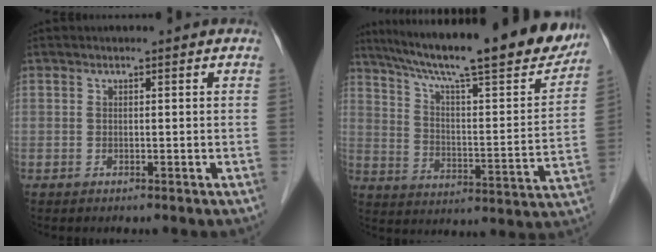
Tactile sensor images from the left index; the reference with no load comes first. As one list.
[{"total": 26.1, "force": [22.1, 2.6, 13.7], "torque": [-0.226, -0.027, 0.309]}]